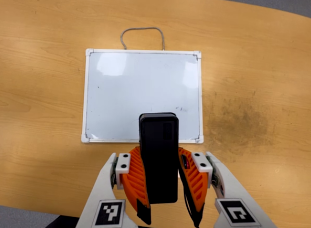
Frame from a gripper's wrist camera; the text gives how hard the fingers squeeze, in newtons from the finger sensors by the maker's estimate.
{"total": 7.8, "left": 7.2, "right": 8.4}